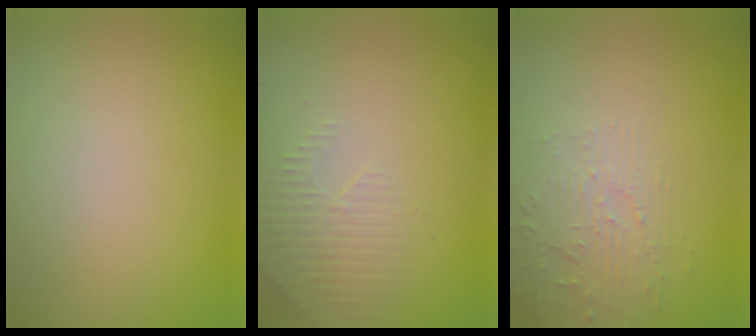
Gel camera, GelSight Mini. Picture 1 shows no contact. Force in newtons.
{"total": 2.3, "press": 2.2, "slide": 0.6}
{"total": 2.8, "press": 2.7, "slide": 0.6}